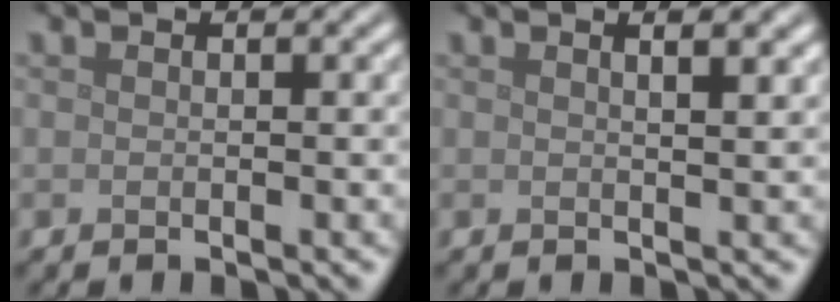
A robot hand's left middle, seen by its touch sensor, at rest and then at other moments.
{"total": 2.7, "force": [1.5, 1.0, 2.0], "torque": [-0.009, 0.008, 0.001]}